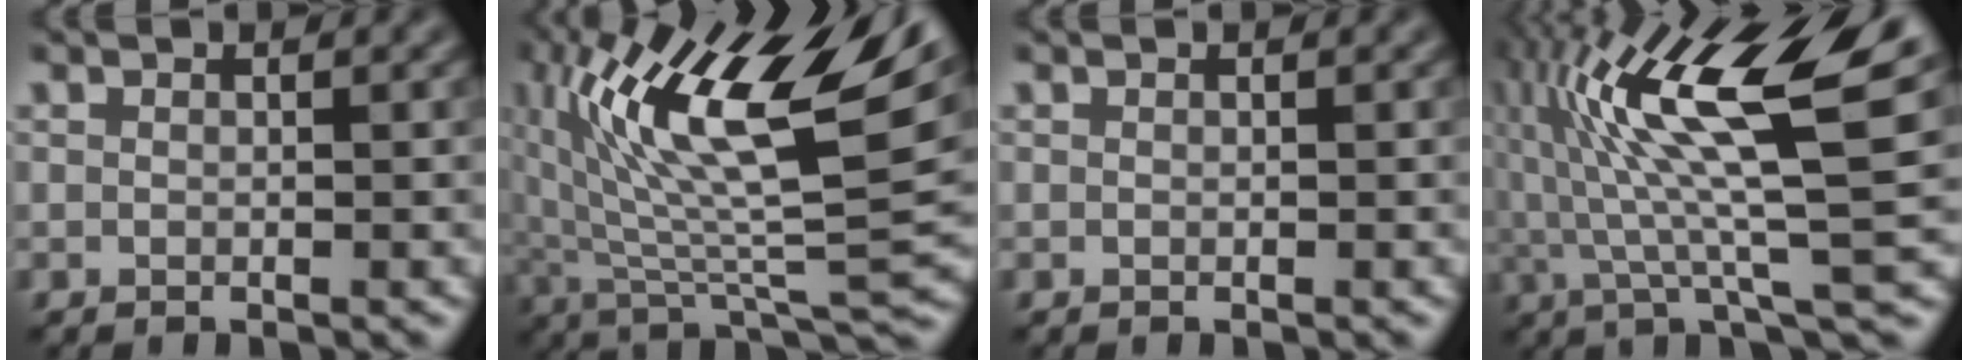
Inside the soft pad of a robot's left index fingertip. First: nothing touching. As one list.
[{"total": 15.7, "force": [5.7, 4.5, 13.9], "torque": [-0.257, 0.020, 0.096]}, {"total": 0.0}, {"total": 14.3, "force": [4.2, 3.2, 13.3], "torque": [-0.251, 0.016, 0.073]}]